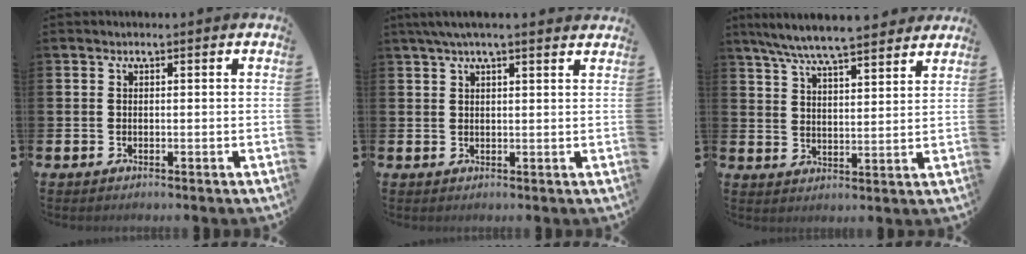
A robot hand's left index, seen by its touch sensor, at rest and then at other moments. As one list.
[{"total": 3.5, "force": [2.9, 0.3, 2.0], "torque": [-0.041, -0.001, 0.052]}, {"total": 7.7, "force": [7.4, 0.5, 2.3], "torque": [-0.071, -0.037, 0.135]}]